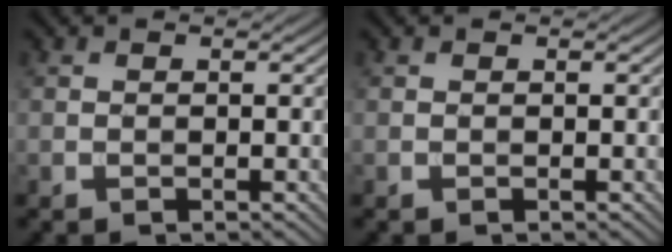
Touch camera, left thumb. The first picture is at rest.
{"total": 0.0}